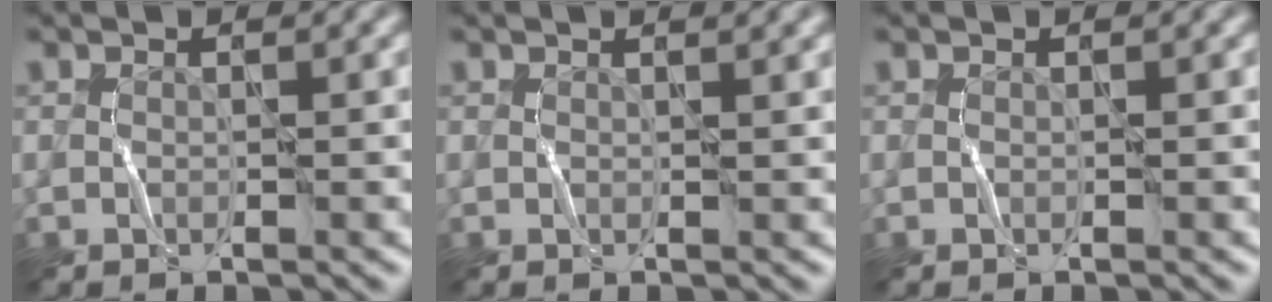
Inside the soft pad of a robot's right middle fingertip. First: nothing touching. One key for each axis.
{"total": 1.4, "fx": 0.5, "fy": 0.7, "fz": 1.1, "tx": -0.003, "ty": 0.008, "tz": -0.006}
{"total": 0.0}